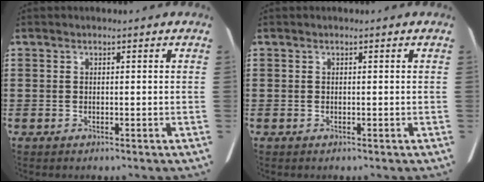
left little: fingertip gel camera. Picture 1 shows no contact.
{"total": 0.0}